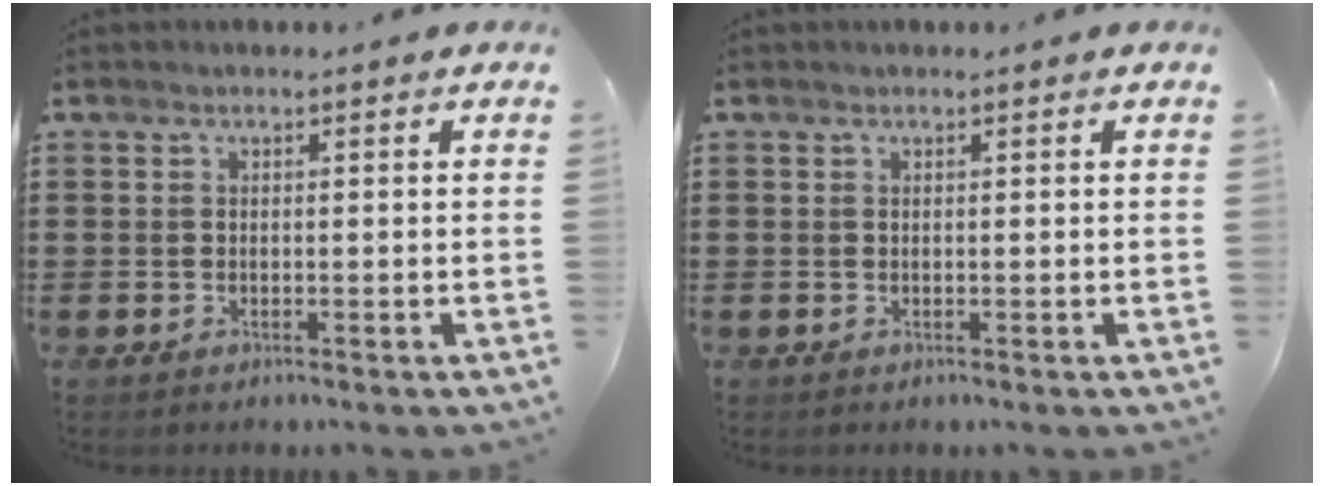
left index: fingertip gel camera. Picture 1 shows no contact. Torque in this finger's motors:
{"motor_torque": [0.69, 0.69, 0.01, -0.01]}